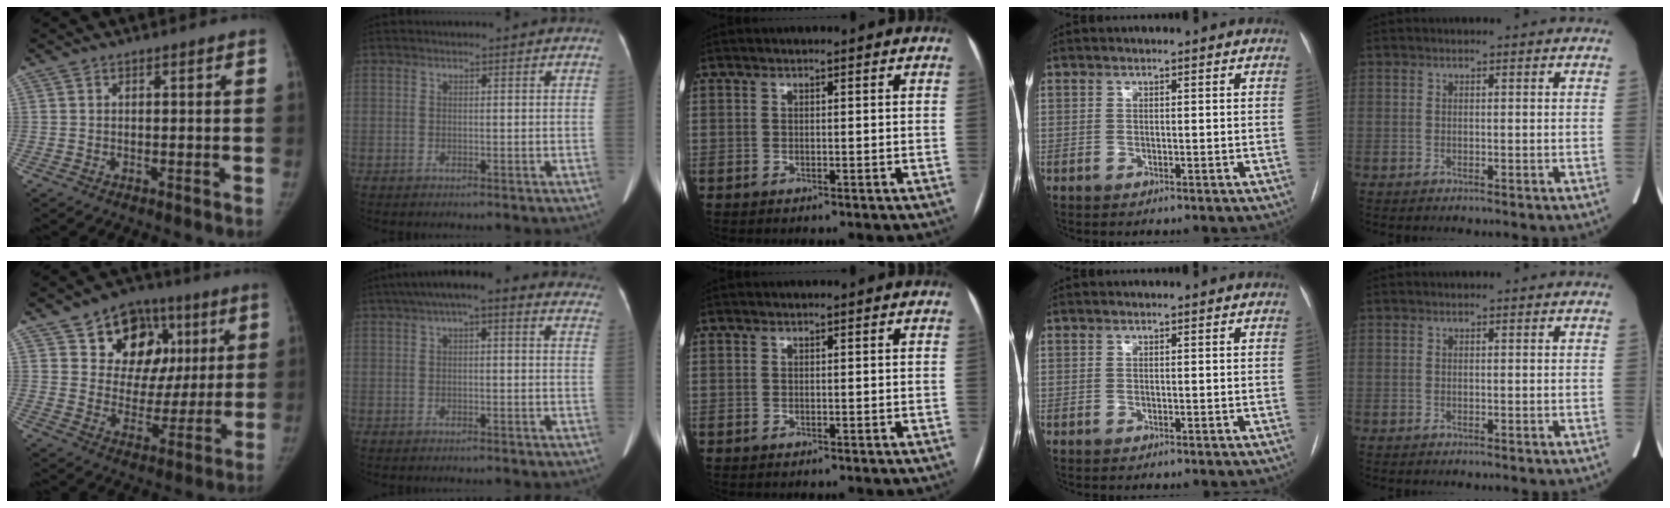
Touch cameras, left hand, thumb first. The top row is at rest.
{"thumb": {"total": 18.1, "force": [7.4, 13.5, 9.5], "torque": [-0.081, 0.000, 0.120]}, "index": {"total": 11.1, "force": [7.0, 3.4, 7.8], "torque": [-0.108, 0.049, 0.085]}}